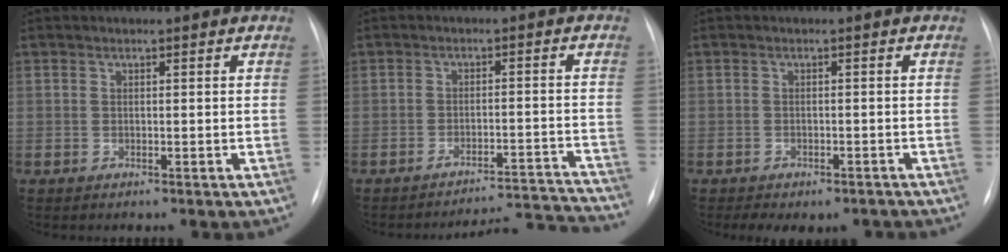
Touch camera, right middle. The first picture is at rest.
{"total": 11.4, "force": [-11.3, -1.5, -1.0], "torque": [0.029, 0.025, -0.145]}
{"total": 7.2, "force": [-5.4, 3.6, 3.0], "torque": [-0.035, 0.015, -0.064]}